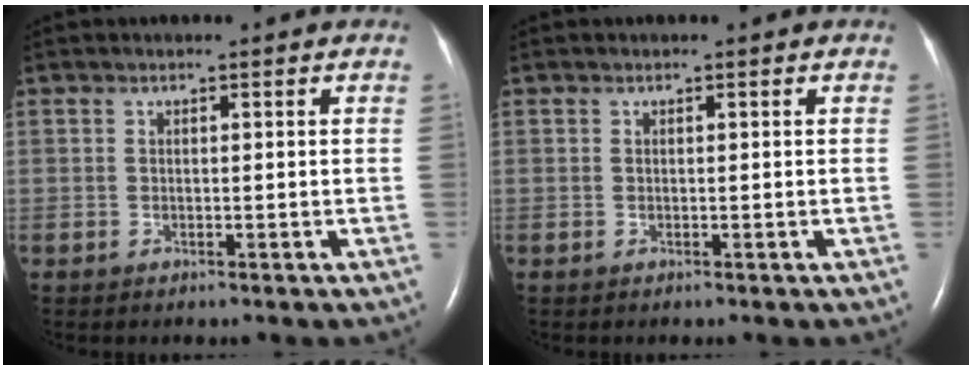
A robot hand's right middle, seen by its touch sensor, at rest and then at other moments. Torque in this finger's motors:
{"motor_torque": [0.00, 0.00, 0.00, 0.00]}